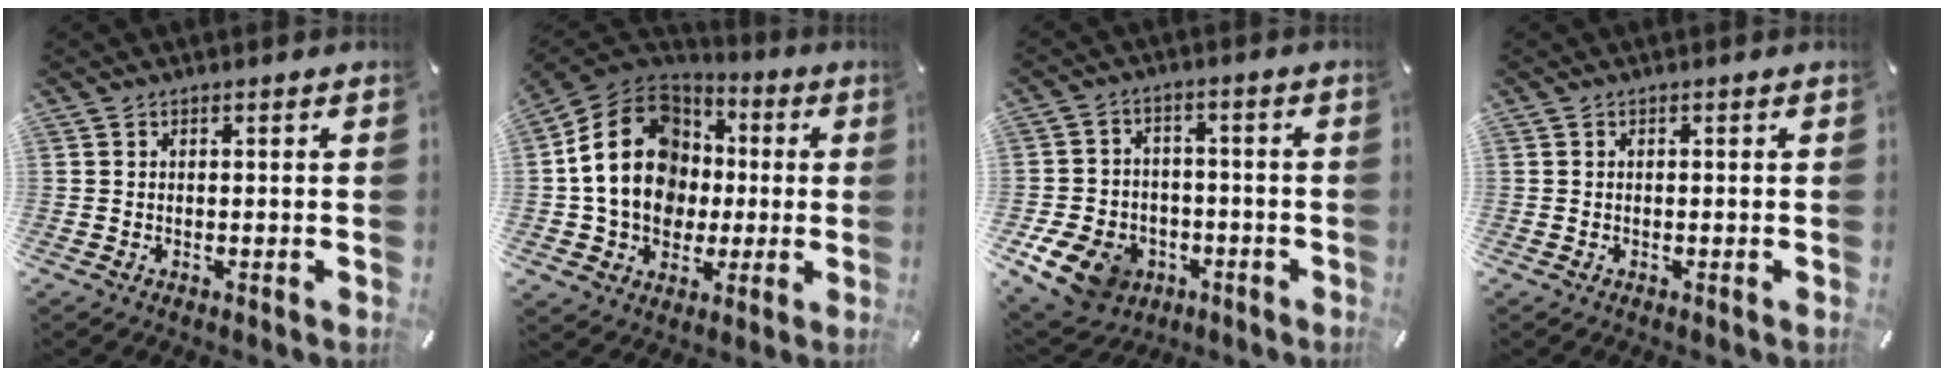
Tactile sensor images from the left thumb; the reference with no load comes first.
{"total": 19.3, "force": [0.3, 16.4, 10.1], "torque": [-0.194, 0.008, 0.012]}
{"total": 11.1, "force": [-5.4, 8.4, 4.6], "torque": [-0.096, 0.040, -0.094]}
{"total": 0.0}